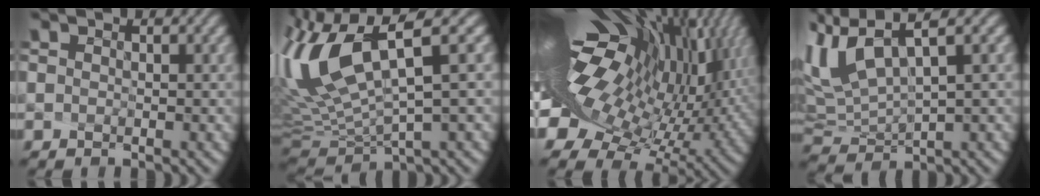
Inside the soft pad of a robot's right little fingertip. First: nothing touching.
{"total": 9.7, "force": [3.1, 1.8, 9.0], "torque": [-0.224, -0.012, 0.098]}
{"total": 17.1, "force": [3.8, 7.6, 14.9], "torque": [-0.270, -0.012, 0.106]}
{"total": 5.1, "force": [2.8, 0.9, 4.2], "torque": [-0.121, -0.006, 0.086]}